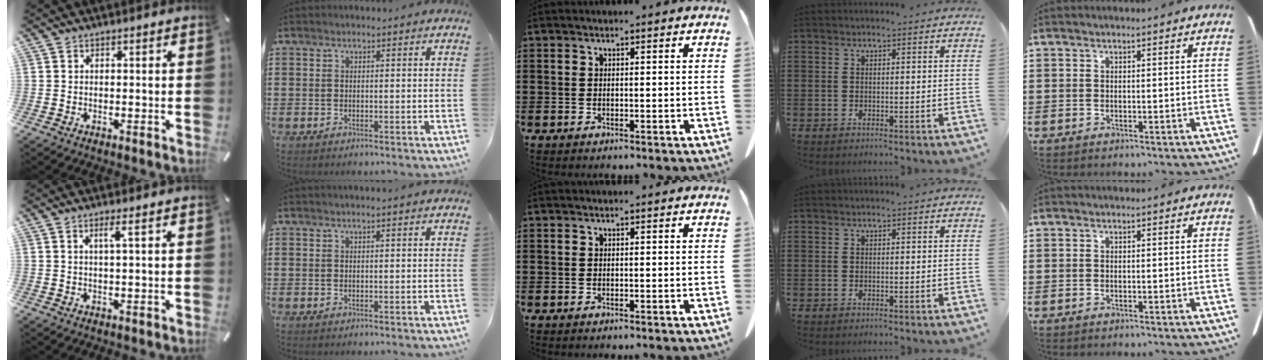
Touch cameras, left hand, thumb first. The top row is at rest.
{"thumb": {"total": 2.6, "force": [0.9, -0.1, 2.5], "torque": [-0.049, -0.002, 0.014]}, "index": {"total": 0.6, "force": [0.3, -0.1, 0.4], "torque": [-0.007, -0.001, 0.007]}}